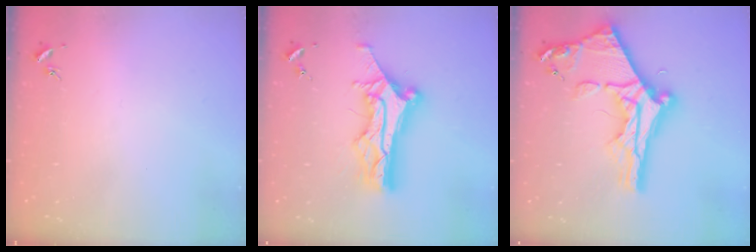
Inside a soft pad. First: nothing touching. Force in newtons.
{"total": 11.5, "press": 11.5, "slide": 0.8}
{"total": 13.1, "press": 13.0, "slide": 1.2}